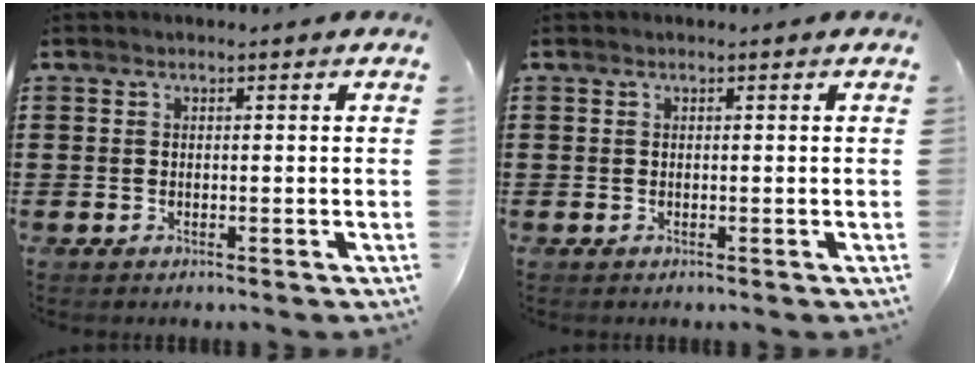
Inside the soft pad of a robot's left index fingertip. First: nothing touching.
{"total": 0.0}